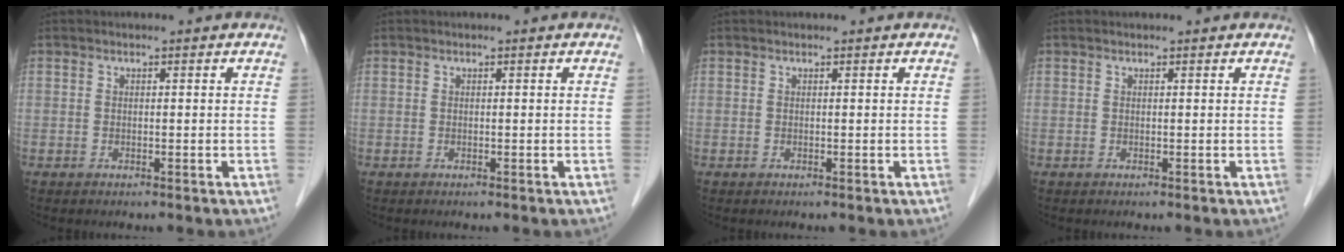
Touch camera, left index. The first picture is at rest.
{"total": 0.0}
{"total": 0.0}
{"total": 0.8, "force": [0.7, 0.1, 0.2], "torque": [-0.007, 0.010, 0.011]}